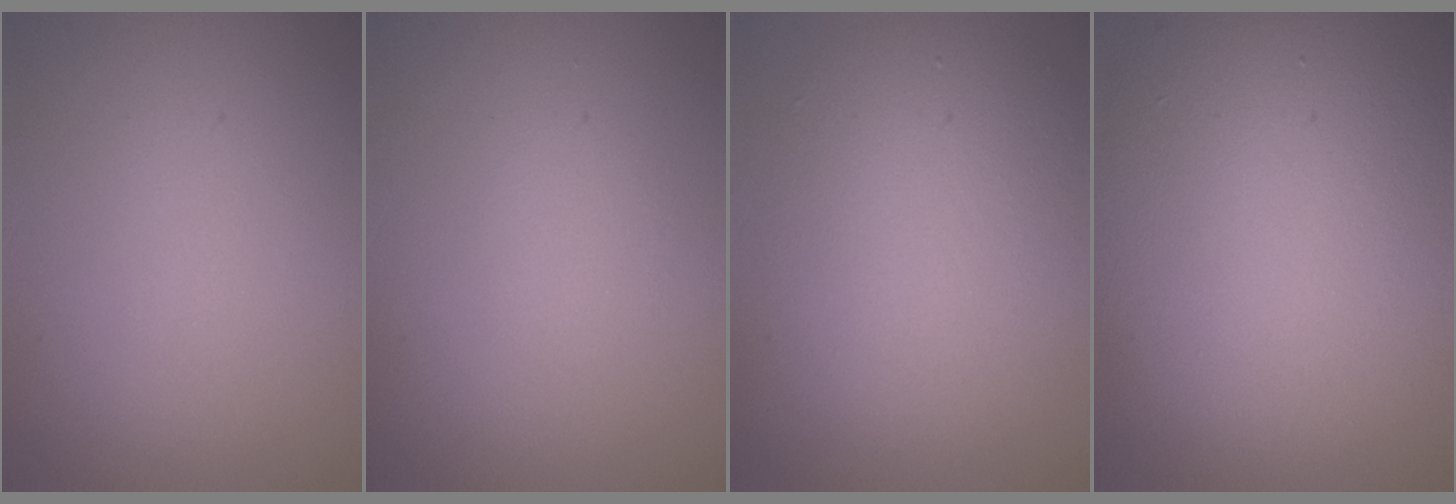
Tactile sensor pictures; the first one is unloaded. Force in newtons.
{"total": 0.8, "press": 0.8, "slide": 0.1}
{"total": 6.1, "press": 6.1, "slide": 0.4}
{"total": 13.9, "press": 13.9, "slide": 0.7}